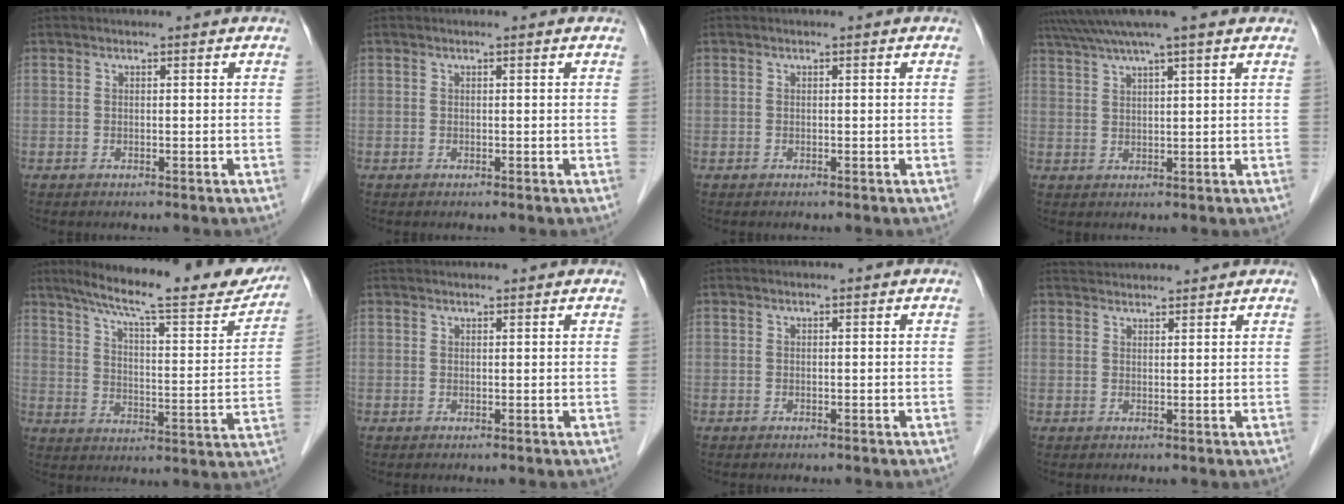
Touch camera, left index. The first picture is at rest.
{"total": 0.0}
{"total": 0.0}
{"total": 8.8, "force": [7.2, -0.5, 5.1], "torque": [-0.092, 0.037, 0.106]}
{"total": 22.5, "force": [19.2, 2.7, 11.4], "torque": [-0.171, -0.024, 0.255]}
{"total": 5.2, "force": [5.0, 0.7, 1.5], "torque": [-0.016, 0.037, 0.065]}
{"total": 0.0}
{"total": 5.4, "force": [5.3, 0.4, 0.7], "torque": [-0.015, 0.036, 0.079]}